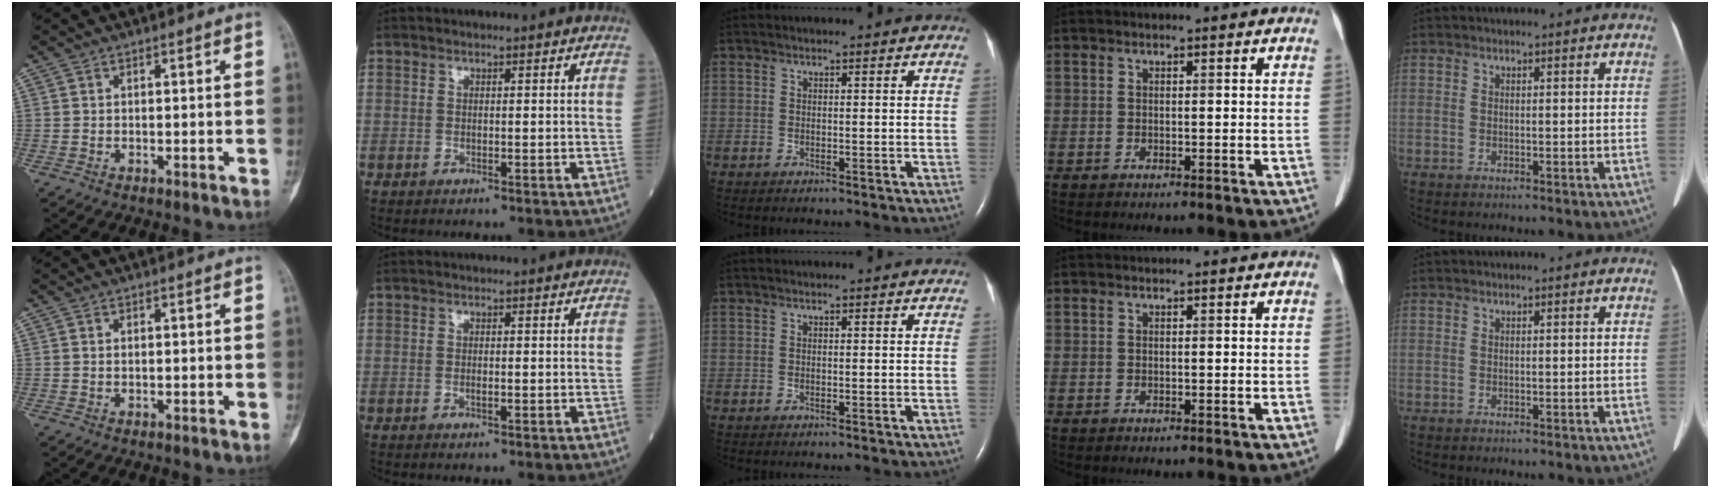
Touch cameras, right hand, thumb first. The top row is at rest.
{"thumb": {"total": 0.7, "force": [0.2, 0.4, 0.5], "torque": [-0.007, 0.001, 0.003]}, "index": {"total": 0.8, "force": [-0.2, 0.2, 0.8], "torque": [-0.017, -0.001, -0.004]}}